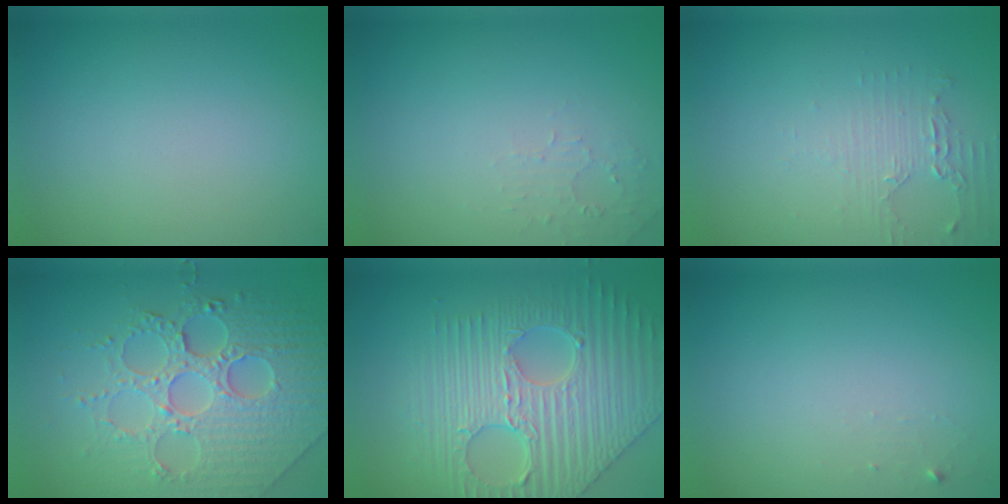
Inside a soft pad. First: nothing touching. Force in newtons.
{"total": 1.3, "press": 1.2, "slide": 0.3}
{"total": 1.7, "press": 1.7, "slide": 0.3}
{"total": 7.7, "press": 6.1, "slide": 4.6}
{"total": 6.9, "press": 5.8, "slide": 3.6}
{"total": 0.6, "press": 0.6, "slide": 0.1}